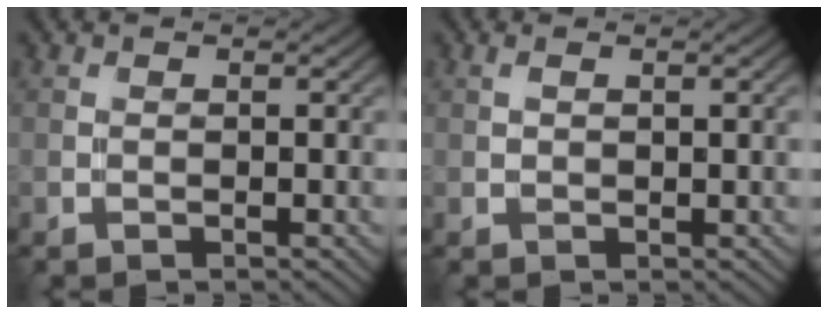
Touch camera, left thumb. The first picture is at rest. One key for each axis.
{"total": 0.9, "fx": 0.3, "fy": 0.2, "fz": 0.8, "tx": -0.015, "ty": 0.000, "tz": 0.007}